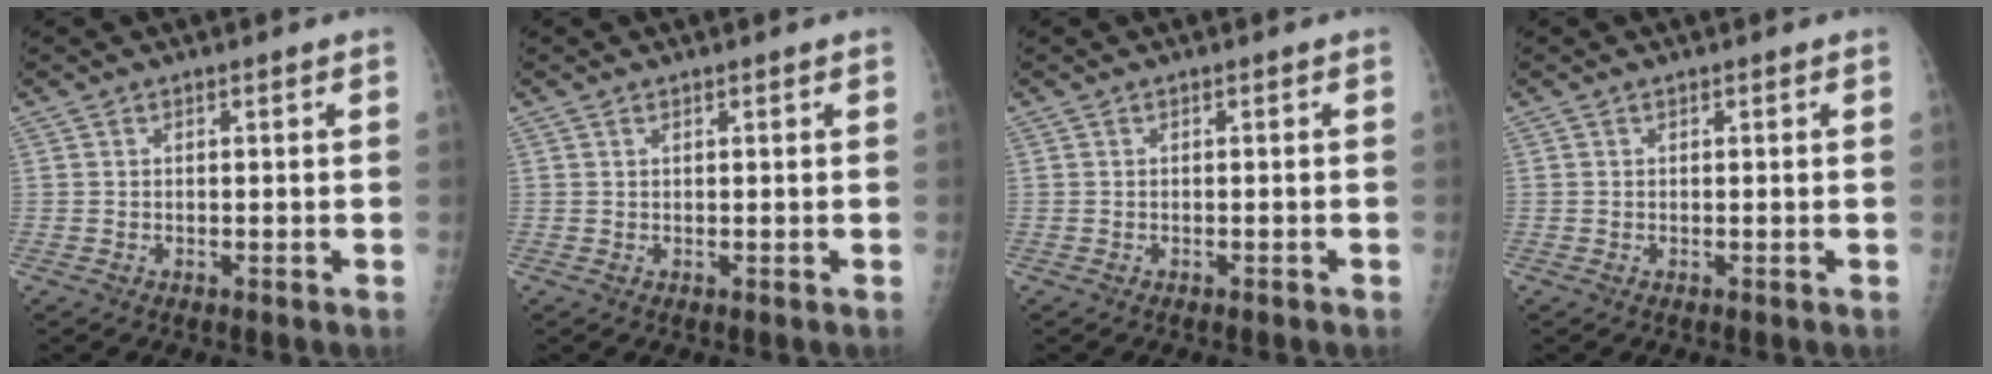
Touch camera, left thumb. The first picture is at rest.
{"total": 0.0}
{"total": 0.6, "force": [-0.4, 0.1, 0.4], "torque": [-0.010, 0.001, -0.003]}
{"total": 0.0}